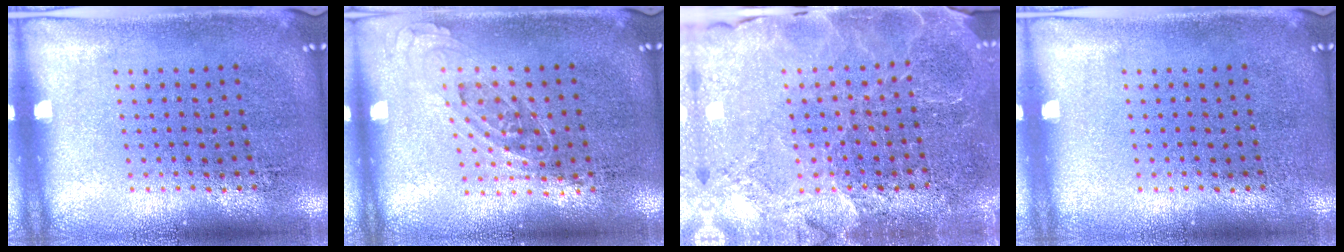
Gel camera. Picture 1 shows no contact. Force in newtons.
{"total": 0.8, "press": 0.7, "slide": 0.5}
{"total": 3.4, "press": 3.2, "slide": 1.0}
{"total": 0.0}